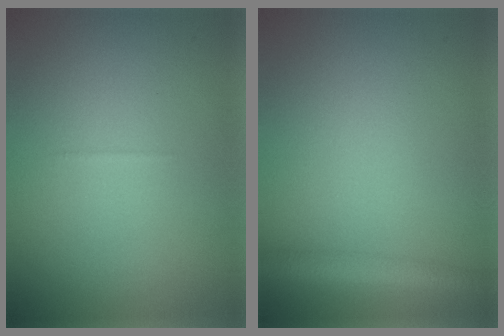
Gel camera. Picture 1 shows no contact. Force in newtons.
{"total": 2.9, "press": 2.9, "slide": 0.1}